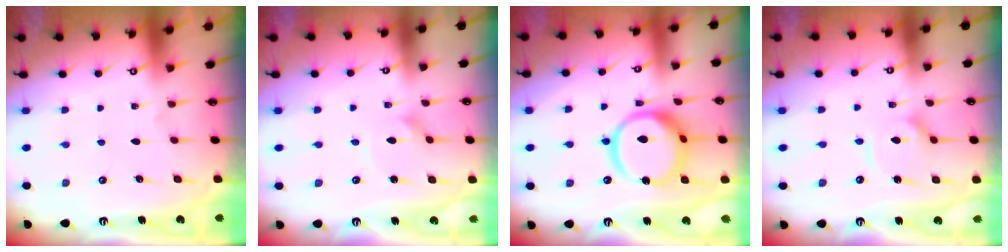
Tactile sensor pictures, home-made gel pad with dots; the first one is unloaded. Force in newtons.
{"total": 1.6, "press": 1.6, "slide": 0.3}
{"total": 17.3, "press": 17.2, "slide": 1.8}
{"total": 7.1, "press": 7.1, "slide": 0.8}